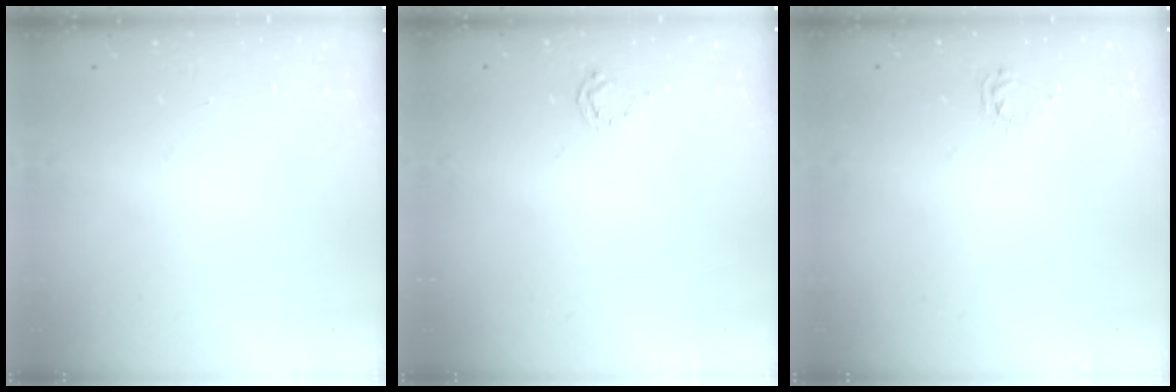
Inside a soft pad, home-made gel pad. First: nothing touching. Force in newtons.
{"total": 2.7, "press": 2.7, "slide": 0.4}
{"total": 3.8, "press": 3.8, "slide": 0.2}